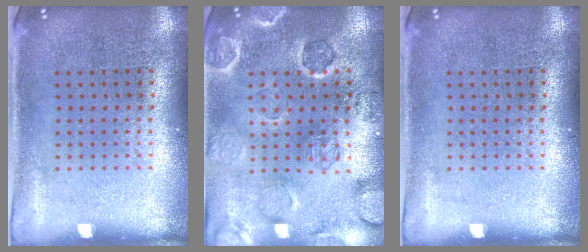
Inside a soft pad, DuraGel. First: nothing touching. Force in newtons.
{"total": 1.4, "press": 1.4, "slide": 0.2}
{"total": 0.0}